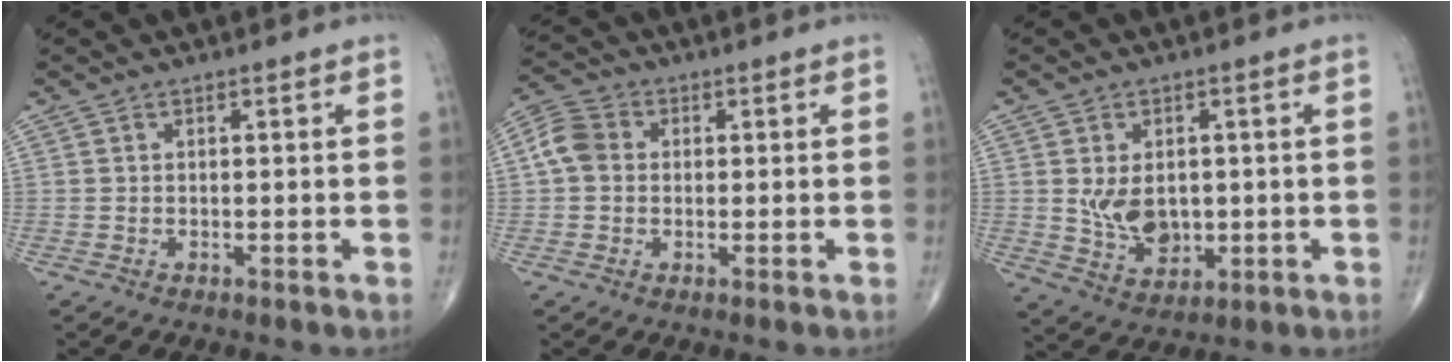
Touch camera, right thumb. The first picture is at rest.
{"total": 5.7, "force": [0.4, 4.7, 3.2], "torque": [-0.059, 0.016, -0.001]}
{"total": 7.6, "force": [0.4, 5.4, 5.3], "torque": [-0.072, -0.013, 0.021]}